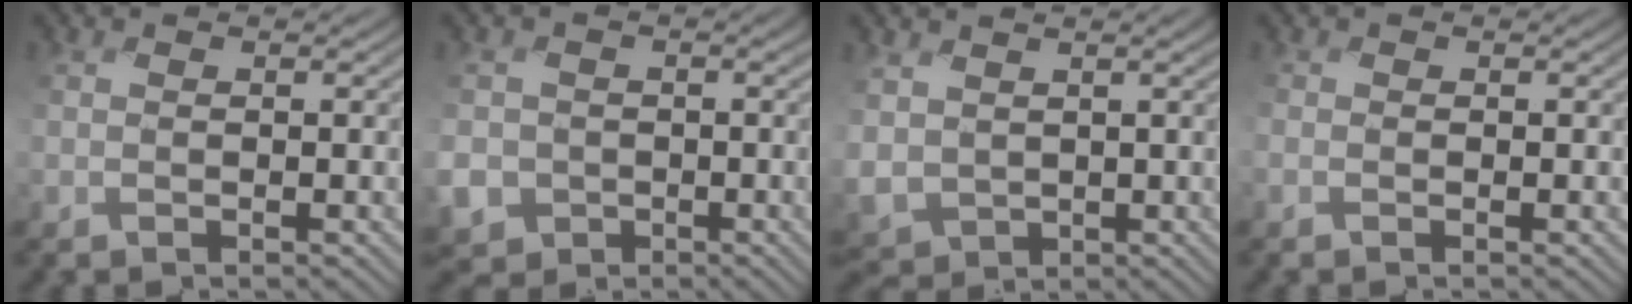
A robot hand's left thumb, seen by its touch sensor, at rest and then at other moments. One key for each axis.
{"total": 7.3, "fx": -2.5, "fy": 6.9, "fz": 0.6, "tx": -0.053, "ty": -0.039, "tz": -0.068}
{"total": 3.3, "fx": 0.8, "fy": 2.9, "fz": 1.4, "tx": -0.069, "ty": -0.018, "tz": 0.010}
{"total": 0.7, "fx": -0.4, "fy": -0.1, "fz": -0.5, "tx": 0.014, "ty": -0.004, "tz": -0.008}